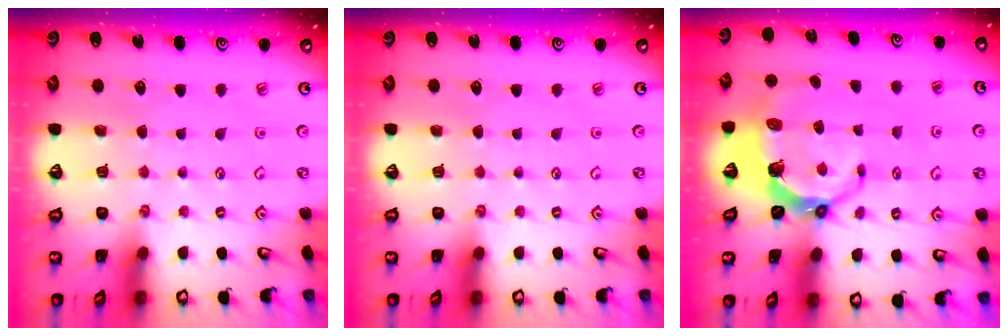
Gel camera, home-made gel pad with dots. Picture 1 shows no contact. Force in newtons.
{"total": 0.0}
{"total": 7.0, "press": 5.6, "slide": 4.3}